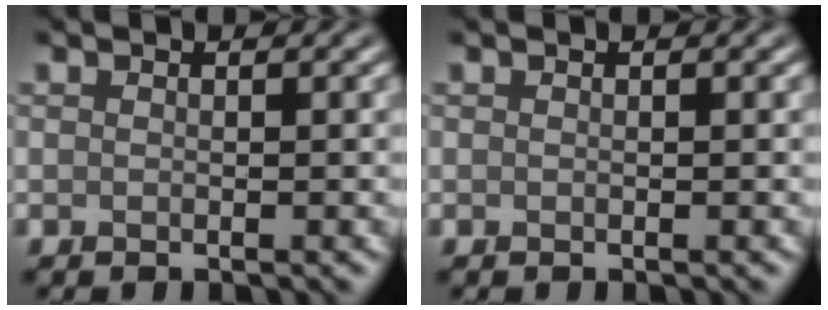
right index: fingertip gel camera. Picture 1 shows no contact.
{"total": 0.0}